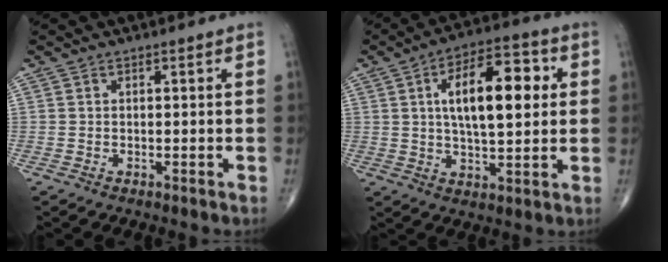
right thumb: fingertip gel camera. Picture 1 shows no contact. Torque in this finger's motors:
{"motor_torque": [-0.09, 0.61, 0.91, 0.04, 0.10]}